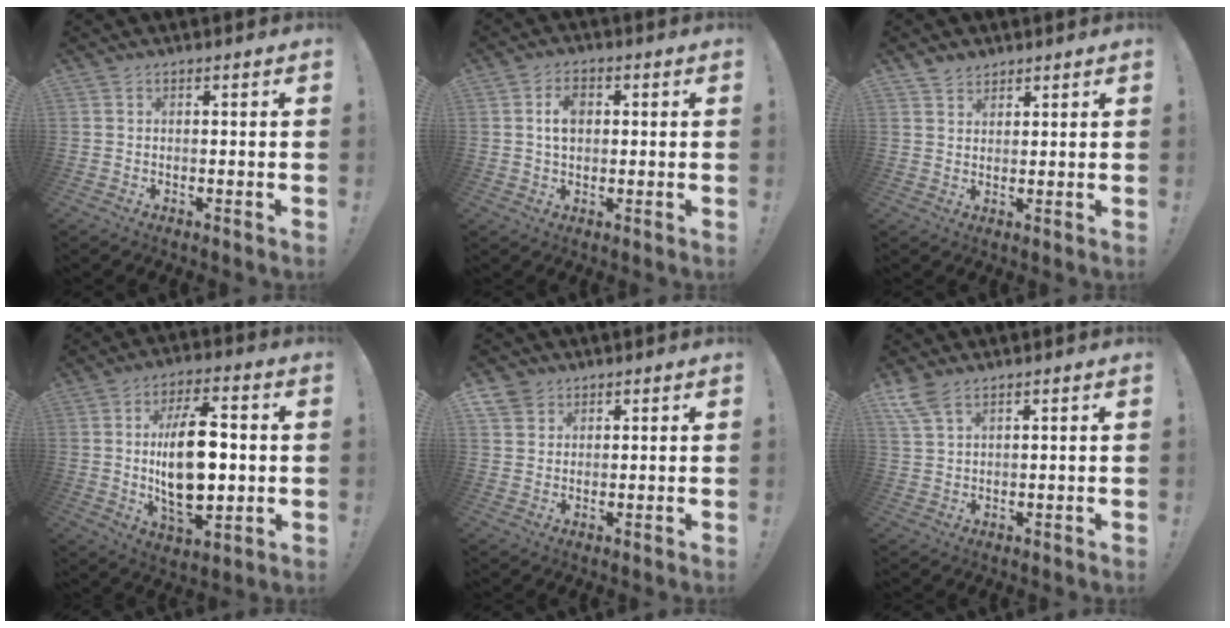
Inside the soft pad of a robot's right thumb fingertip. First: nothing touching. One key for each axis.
{"total": 5.4, "fx": 1.1, "fy": 3.7, "fz": 3.7, "tx": -0.055, "ty": 0.003, "tz": 0.018}
{"total": 3.3, "fx": 2.7, "fy": 1.8, "fz": 0.3, "tx": 0.001, "ty": -0.019, "tz": 0.049}
{"total": 18.4, "fx": 0.7, "fy": 9.3, "fz": 15.9, "tx": -0.283, "ty": -0.004, "tz": 0.007}
{"total": 4.7, "fx": 3.2, "fy": 3.4, "fz": 0.8, "tx": -0.021, "ty": -0.014, "tz": 0.063}
{"total": 5.9, "fx": 4.1, "fy": 2.4, "fz": 3.5, "tx": -0.074, "ty": -0.012, "tz": 0.081}